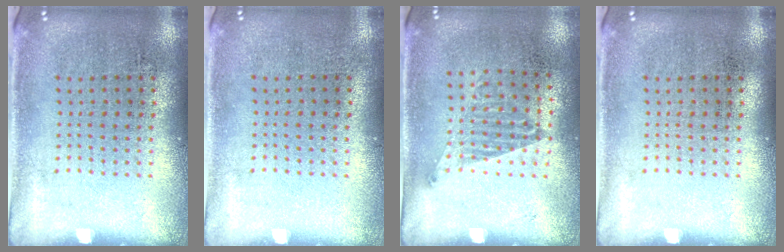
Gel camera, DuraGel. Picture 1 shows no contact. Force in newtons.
{"total": 0.0}
{"total": 1.0, "press": 0.8, "slide": 0.7}
{"total": 0.0}